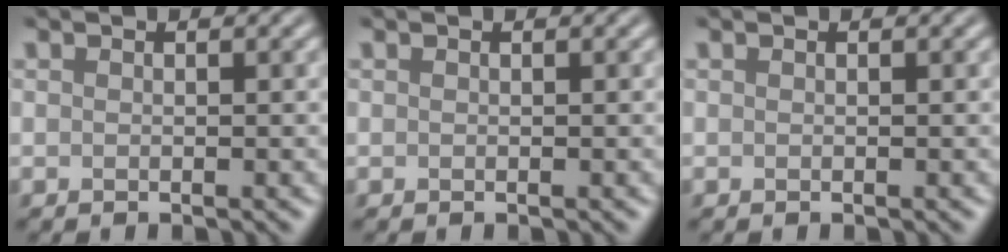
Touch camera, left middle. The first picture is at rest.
{"total": 0.0}
{"total": 0.0}